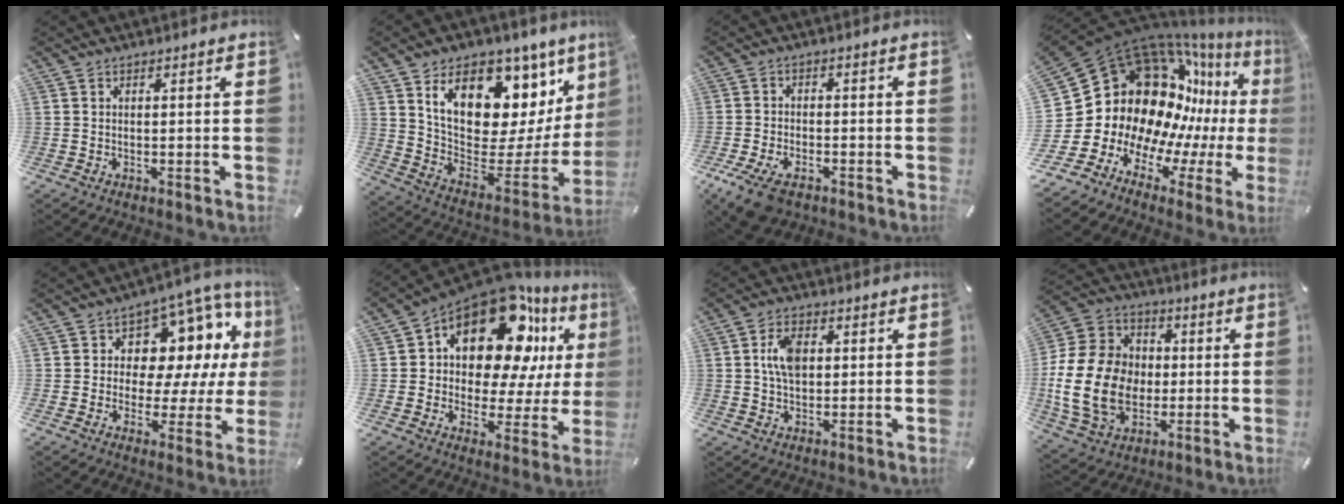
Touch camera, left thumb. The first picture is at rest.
{"total": 18.5, "force": [9.7, 11.8, 10.5], "torque": [-0.156, -0.080, 0.168]}
{"total": 7.1, "force": [-4.0, 4.2, 4.0], "torque": [-0.094, 0.012, -0.074]}
{"total": 24.2, "force": [5.3, 19.1, 13.8], "torque": [-0.236, -0.118, 0.154]}
{"total": 11.6, "force": [4.4, 8.6, 6.5], "torque": [-0.091, -0.039, 0.084]}
{"total": 18.1, "force": [10.7, 9.6, 11.0], "torque": [-0.178, -0.091, 0.181]}
{"total": 7.1, "force": [1.3, 4.5, 5.3], "torque": [-0.114, 0.004, 0.019]}
{"total": 19.1, "force": [-2.3, 15.4, 11.1], "torque": [-0.240, 0.022, -0.036]}